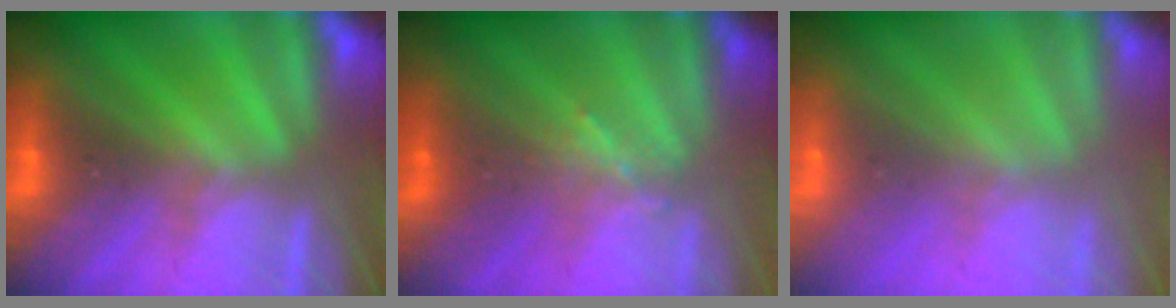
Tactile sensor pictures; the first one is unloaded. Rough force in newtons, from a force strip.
{"total": 1.1}
{"total": 7.3}